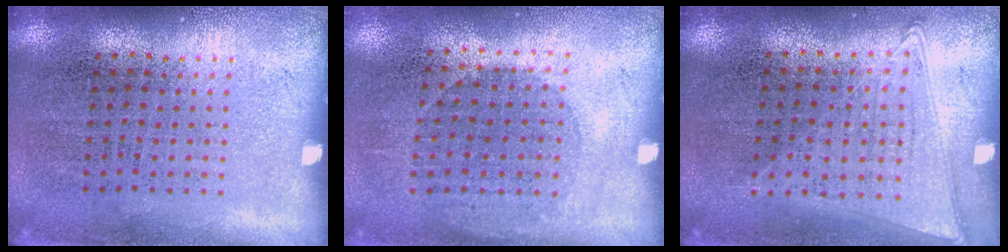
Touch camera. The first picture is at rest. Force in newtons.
{"total": 1.0, "press": 0.9, "slide": 0.4}
{"total": 1.0, "press": 1.0, "slide": 0.4}